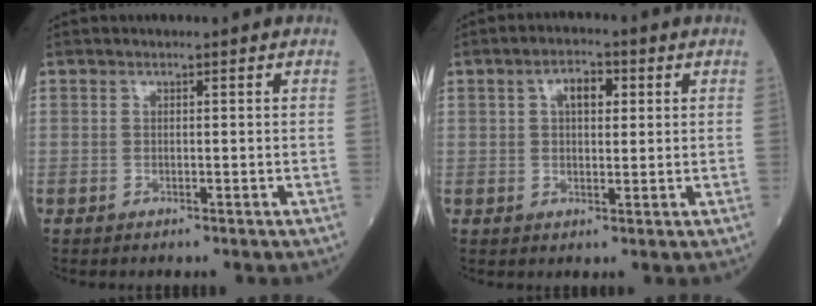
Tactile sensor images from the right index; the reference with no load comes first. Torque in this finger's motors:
{"motor_torque": [0.04, 0.04, 0.06, 0.02]}